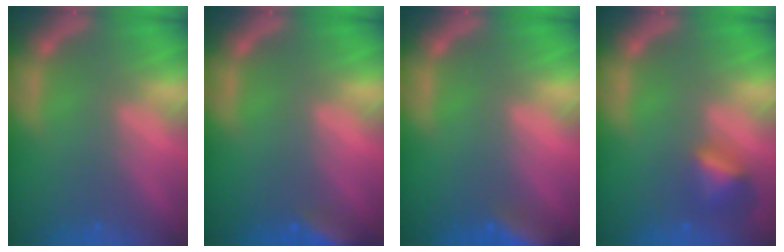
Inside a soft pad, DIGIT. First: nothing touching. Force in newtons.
{"total": 4.0}
{"total": 5.0}
{"total": 2.9}